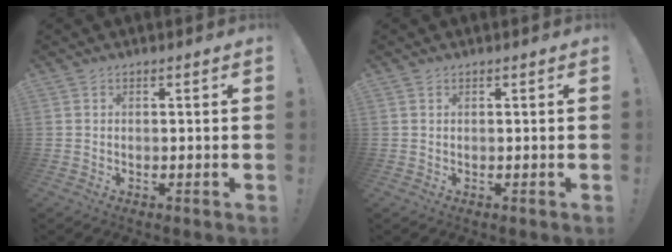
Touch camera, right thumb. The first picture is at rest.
{"total": 0.0}